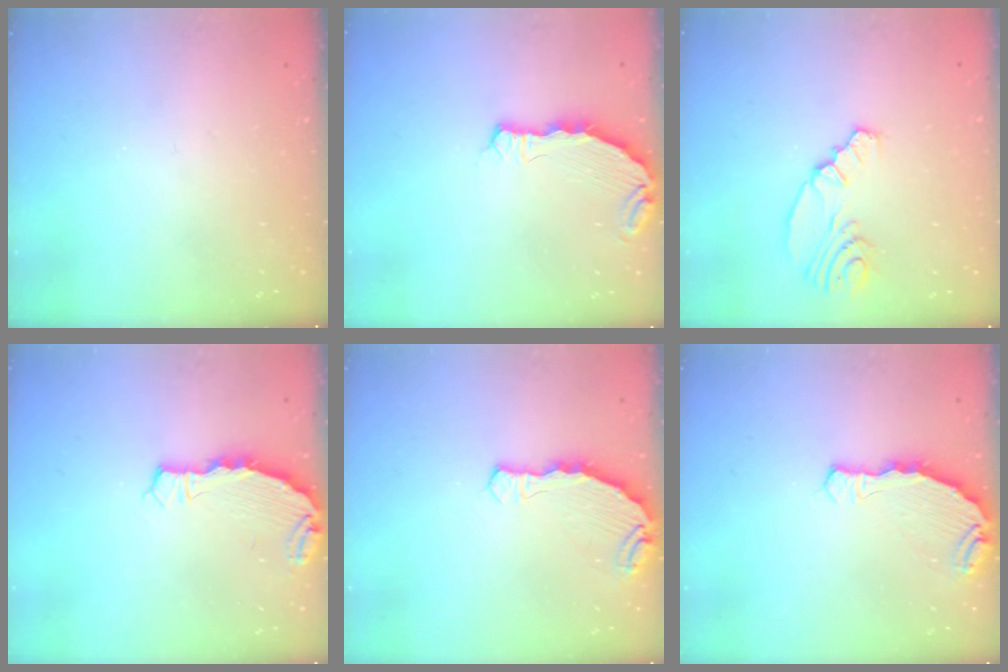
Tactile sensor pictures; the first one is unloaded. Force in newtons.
{"total": 7.2, "press": 5.4, "slide": 4.8}
{"total": 7.3, "press": 5.9, "slide": 4.4}
{"total": 4.4, "press": 4.4, "slide": 0.3}
{"total": 8.1, "press": 6.5, "slide": 4.9}
{"total": 7.9, "press": 6.3, "slide": 4.9}